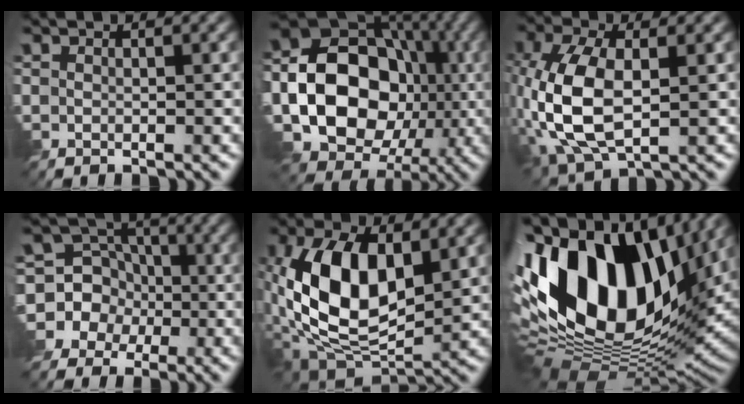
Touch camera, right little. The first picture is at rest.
{"total": 16.7, "force": [-3.4, 13.4, 9.3], "torque": [-0.148, -0.008, -0.065]}
{"total": 9.1, "force": [-1.7, 4.6, 7.7], "torque": [-0.183, -0.005, -0.034]}
{"total": 11.2, "force": [-3.3, 10.2, 2.9], "torque": [-0.084, 0.020, -0.088]}
{"total": 12.1, "force": [0.5, 6.9, 10.0], "torque": [-0.190, -0.008, 0.003]}
{"total": 19.1, "force": [3.6, 11.4, 14.9], "torque": [-0.309, 0.012, 0.048]}